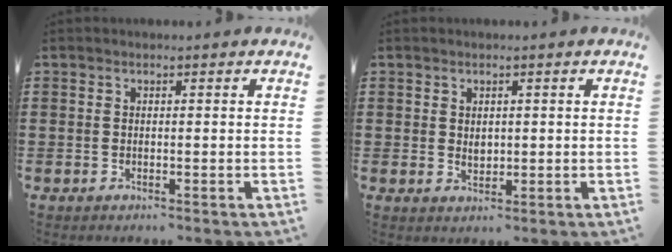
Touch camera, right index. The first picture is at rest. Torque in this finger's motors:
{"motor_torque": [2.14, 0.00, 0.12, 0.05]}